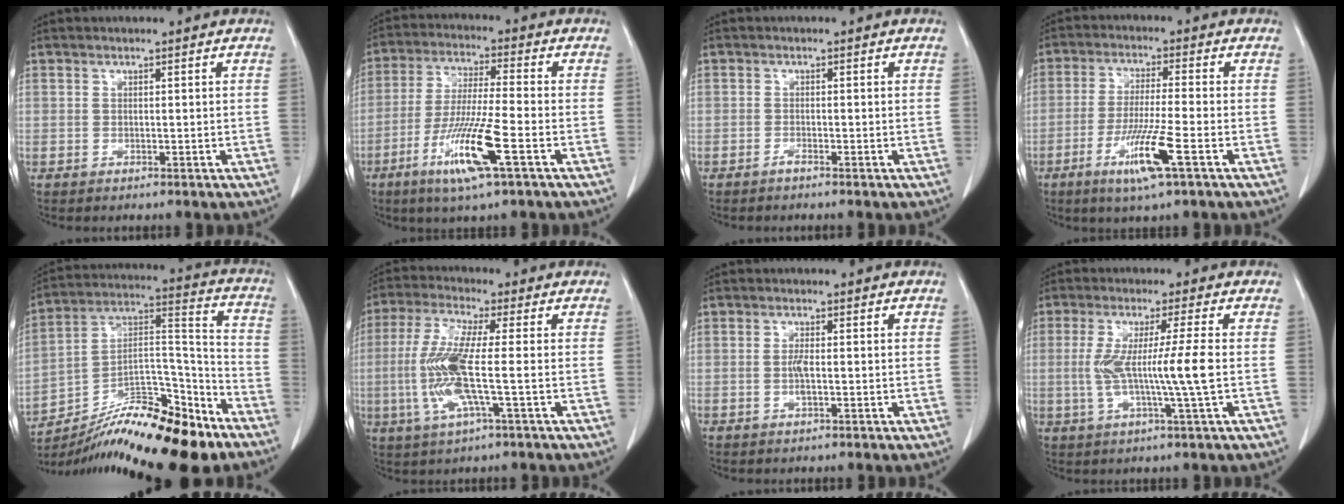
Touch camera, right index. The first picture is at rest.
{"total": 11.6, "force": [-5.1, 0.1, 10.5], "torque": [-0.209, -0.022, -0.098]}
{"total": 0.8, "force": [-0.7, 0.0, 0.3], "torque": [-0.004, 0.001, -0.013]}
{"total": 8.9, "force": [-4.0, -0.4, 7.9], "torque": [-0.155, -0.020, -0.075]}
{"total": 21.0, "force": [-16.0, 4.5, 12.8], "torque": [-0.194, 0.036, -0.265]}
{"total": 10.8, "force": [-1.5, 0.7, 10.7], "torque": [-0.235, -0.005, -0.038]}
{"total": 2.0, "force": [-0.3, 0.4, 1.9], "torque": [-0.047, -0.002, -0.006]}
{"total": 8.8, "force": [-0.5, -1.2, 8.7], "torque": [-0.172, -0.006, -0.009]}